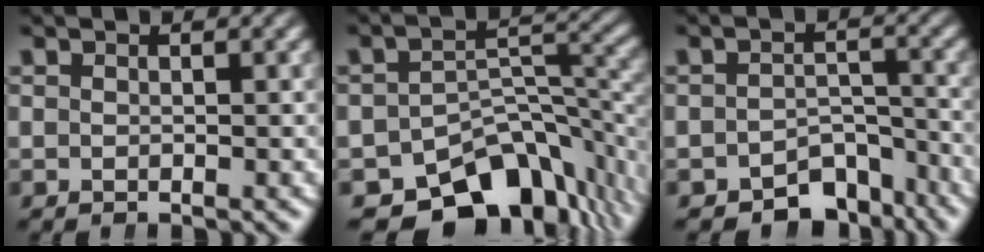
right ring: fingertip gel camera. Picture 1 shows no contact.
{"total": 13.3, "force": [-8.7, 6.6, 7.5], "torque": [-0.093, -0.033, -0.117]}
{"total": 6.9, "force": [-5.8, 3.0, 2.1], "torque": [-0.003, -0.010, -0.090]}